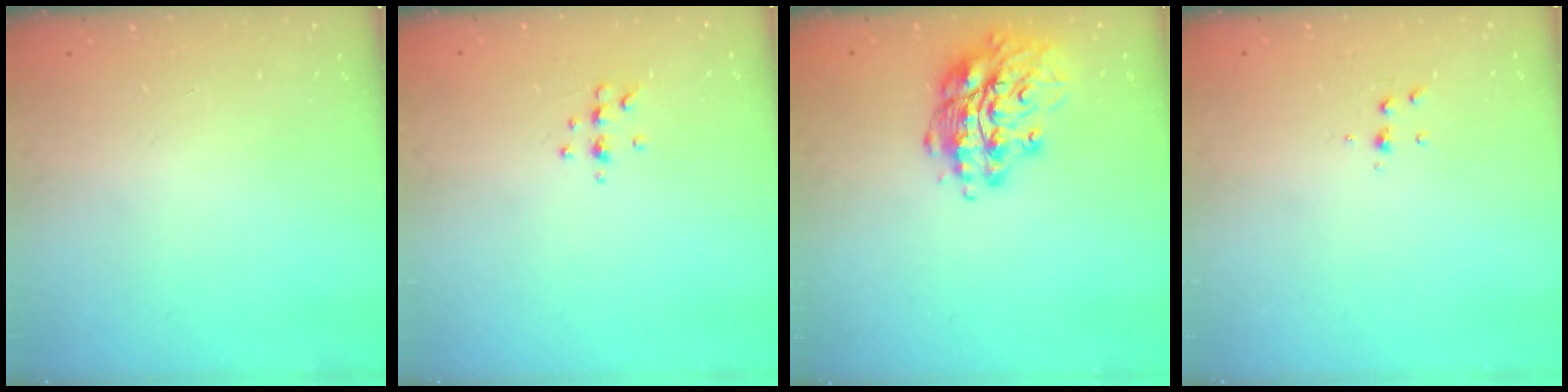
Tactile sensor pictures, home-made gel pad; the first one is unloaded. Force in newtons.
{"total": 4.7, "press": 4.6, "slide": 1.1}
{"total": 16.0, "press": 15.9, "slide": 1.6}
{"total": 3.8, "press": 3.8, "slide": 0.4}